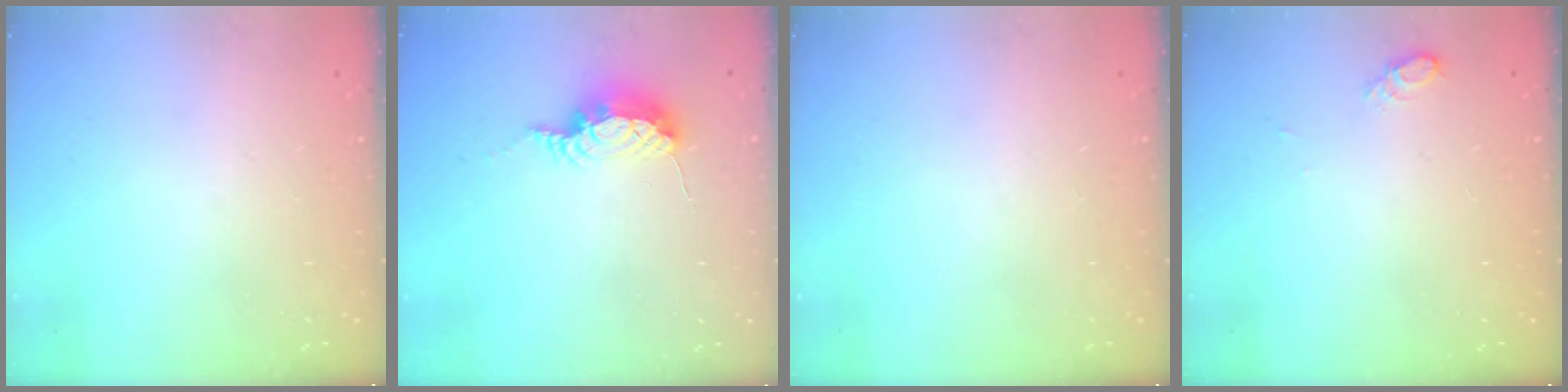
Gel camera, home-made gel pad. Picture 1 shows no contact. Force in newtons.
{"total": 7.8, "press": 7.8, "slide": 0.2}
{"total": 0.0}
{"total": 5.7, "press": 5.4, "slide": 1.9}